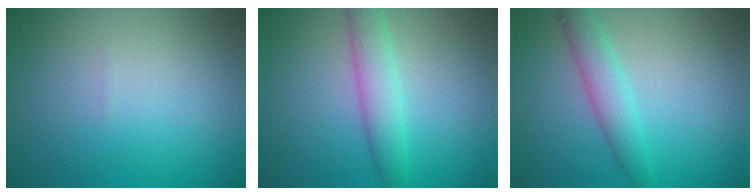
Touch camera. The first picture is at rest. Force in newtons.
{"total": 3.3, "press": 3.3, "slide": 0.1}
{"total": 3.0, "press": 3.0, "slide": 0.2}